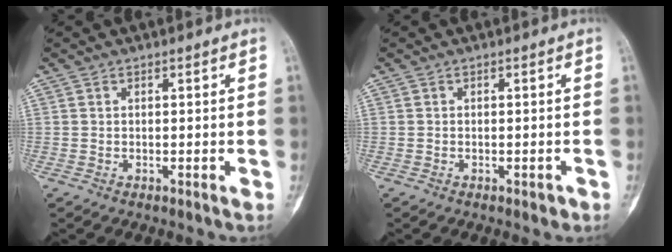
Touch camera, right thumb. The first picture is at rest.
{"total": 0.8, "force": [-0.5, 0.4, 0.5], "torque": [-0.001, 0.002, -0.006]}